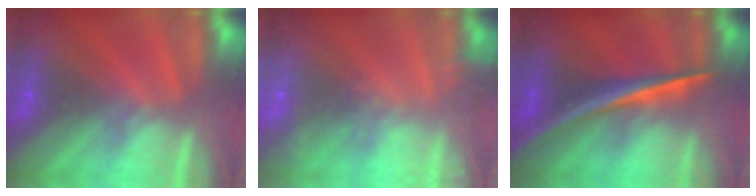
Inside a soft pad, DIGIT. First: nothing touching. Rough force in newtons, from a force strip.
{"total": 6.3}
{"total": 2.6}